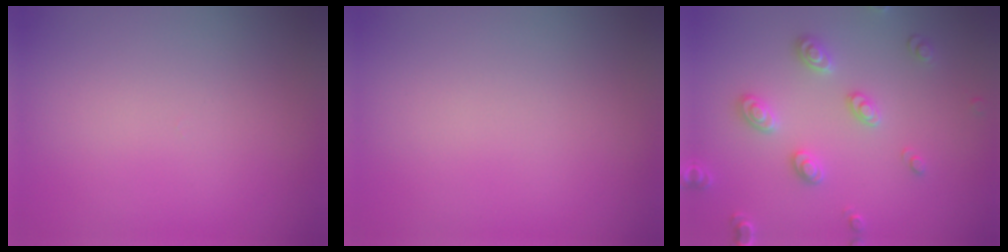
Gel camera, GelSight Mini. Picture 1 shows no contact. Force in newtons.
{"total": 0.0}
{"total": 2.8, "press": 2.7, "slide": 0.8}